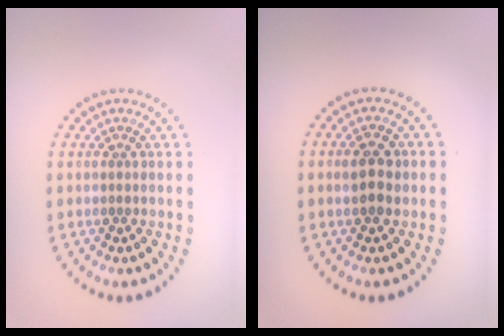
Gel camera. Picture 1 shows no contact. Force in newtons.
{"total": 2.6, "press": 2.6, "slide": 0.0}